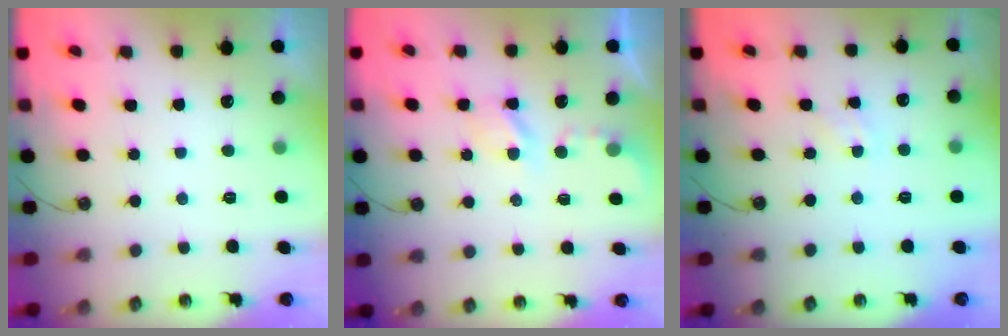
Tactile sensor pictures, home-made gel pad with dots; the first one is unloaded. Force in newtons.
{"total": 5.0, "press": 5.0, "slide": 0.5}
{"total": 1.0, "press": 1.0, "slide": 0.2}